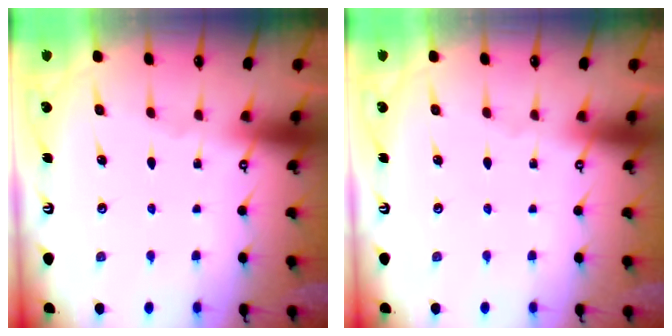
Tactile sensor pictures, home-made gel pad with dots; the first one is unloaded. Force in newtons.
{"total": 0.0}